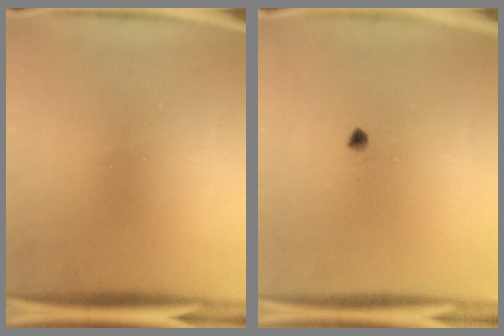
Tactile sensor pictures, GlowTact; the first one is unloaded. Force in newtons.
{"total": 1.1}